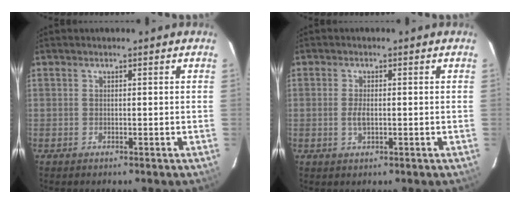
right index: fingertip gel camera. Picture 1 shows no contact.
{"total": 2.4, "force": [-0.3, 1.0, 2.1], "torque": [-0.041, -0.002, -0.005]}